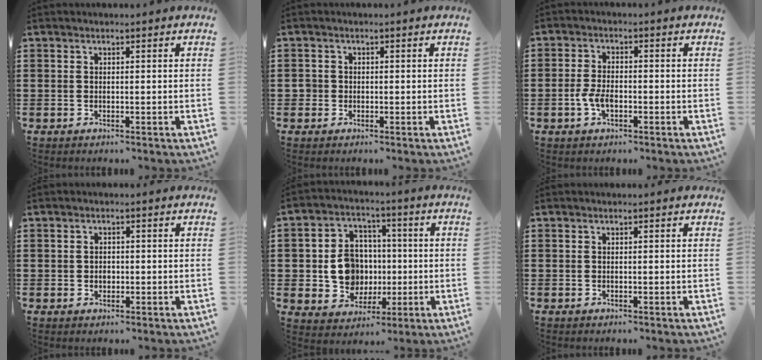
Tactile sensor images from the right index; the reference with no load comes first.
{"total": 1.2, "force": [-0.2, 1.1, 0.4], "torque": [-0.008, 0.003, -0.006]}
{"total": 3.5, "force": [-1.2, 1.7, 2.8], "torque": [-0.073, -0.006, -0.027]}
{"total": 1.3, "force": [-0.2, 1.1, 0.6], "torque": [-0.014, 0.006, -0.005]}
{"total": 8.8, "force": [-0.5, 7.9, 3.7], "torque": [-0.101, 0.014, -0.003]}
{"total": 0.0}